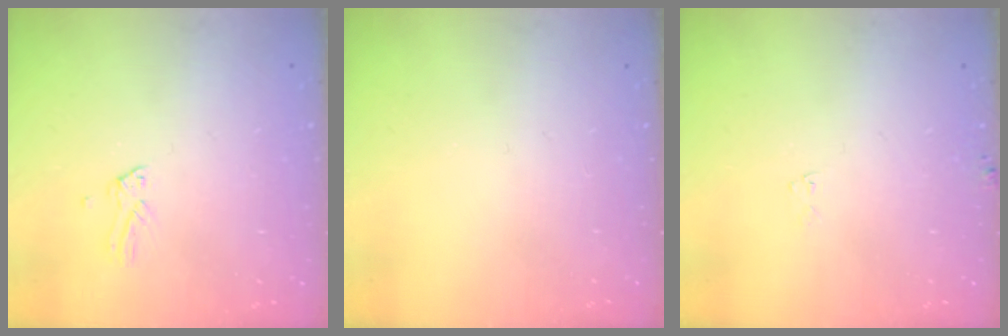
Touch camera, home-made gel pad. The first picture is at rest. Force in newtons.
{"total": 0.0}
{"total": 4.0, "press": 4.0, "slide": 0.4}